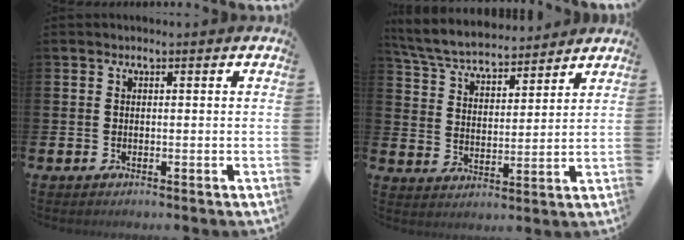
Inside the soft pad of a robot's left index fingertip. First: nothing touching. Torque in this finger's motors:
{"motor_torque": [1.11, -1.03, 0.72, 0.09]}